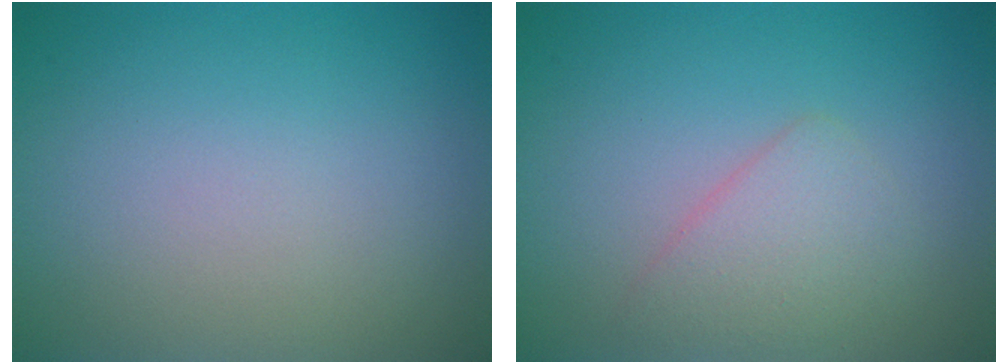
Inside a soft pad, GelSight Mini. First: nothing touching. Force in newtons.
{"total": 2.4, "press": 2.4, "slide": 0.2}